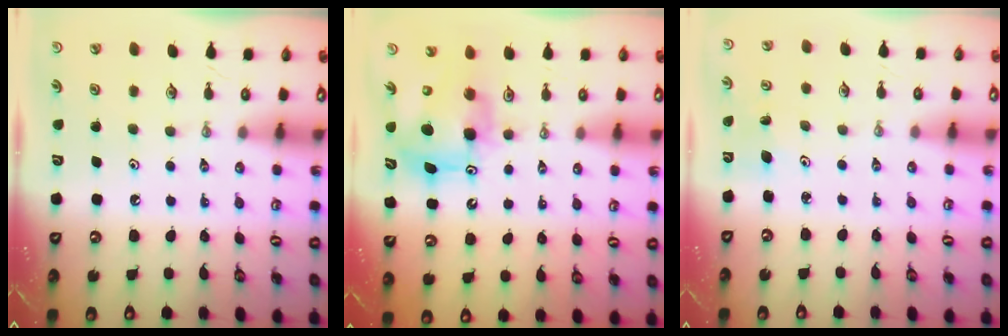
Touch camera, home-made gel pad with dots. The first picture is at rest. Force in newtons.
{"total": 9.7, "press": 9.7, "slide": 0.8}
{"total": 4.2, "press": 4.1, "slide": 0.5}